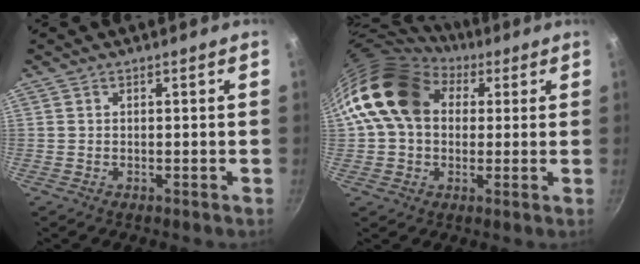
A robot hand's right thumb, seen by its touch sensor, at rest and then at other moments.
{"total": 16.4, "force": [4.3, 12.4, 9.8], "torque": [-0.151, 0.023, 0.061]}